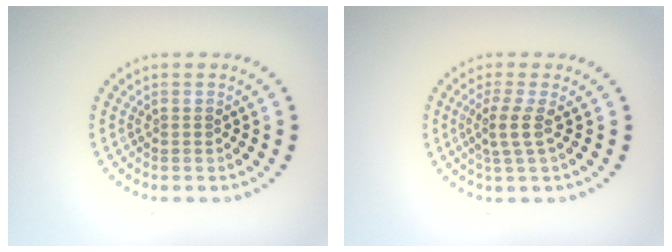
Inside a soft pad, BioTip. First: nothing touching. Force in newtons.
{"total": 2.2, "press": 1.7, "slide": 1.4}